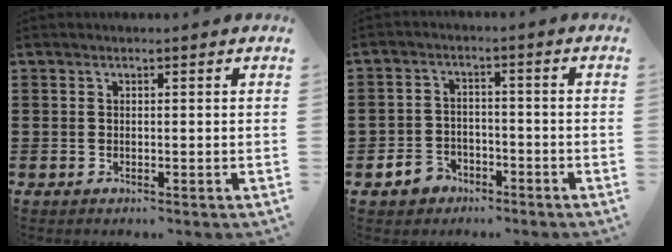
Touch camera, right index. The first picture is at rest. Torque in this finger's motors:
{"motor_torque": [1.28, -0.18, 0.34, 0.14]}